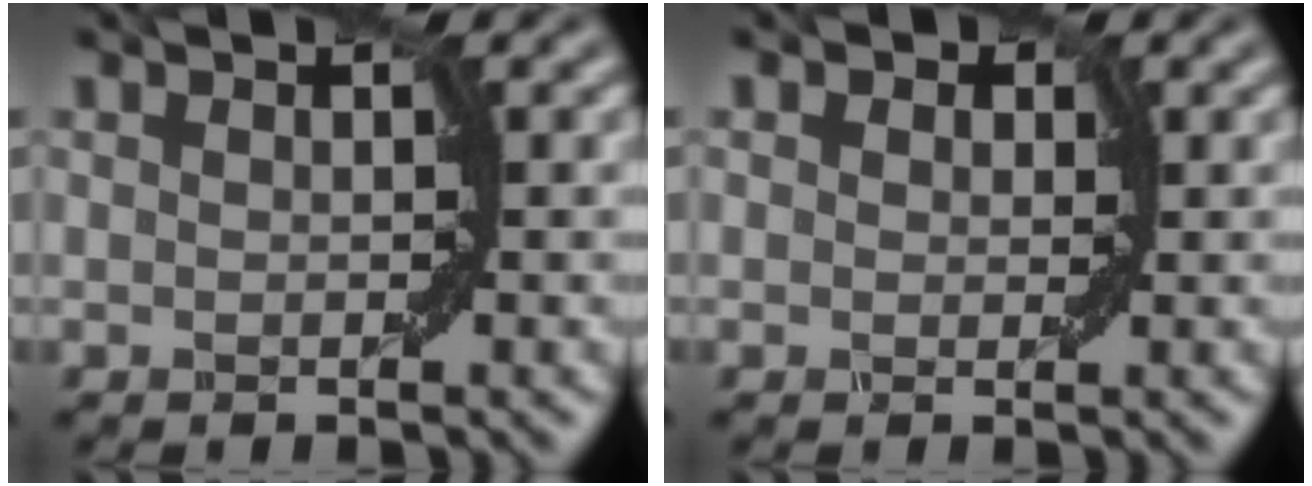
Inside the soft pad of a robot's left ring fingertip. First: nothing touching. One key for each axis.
{"total": 1.8, "fx": 0.9, "fy": 1.3, "fz": 0.8, "tx": -0.010, "ty": 0.005, "tz": 0.000}